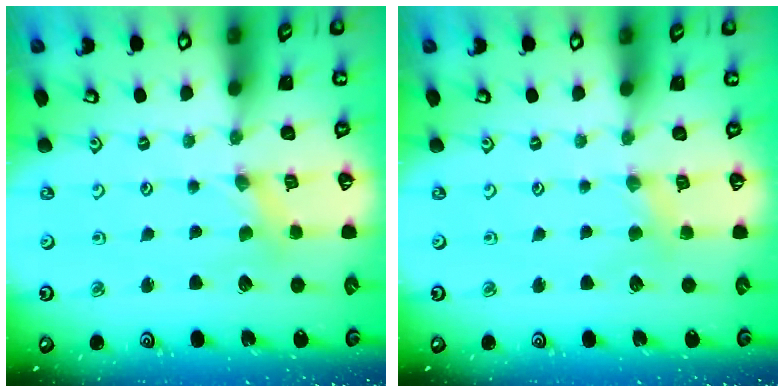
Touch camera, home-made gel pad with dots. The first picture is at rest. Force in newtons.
{"total": 2.9, "press": 2.9, "slide": 0.5}